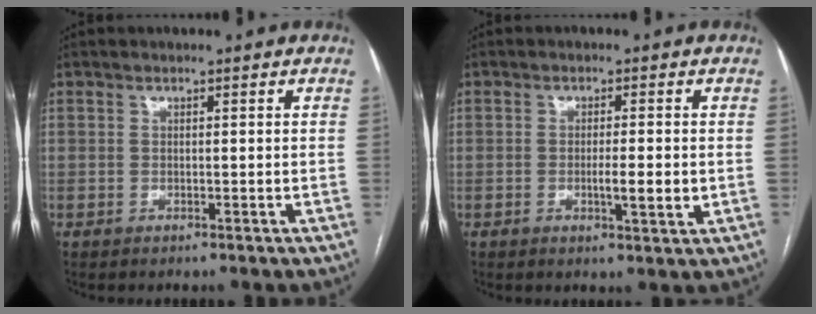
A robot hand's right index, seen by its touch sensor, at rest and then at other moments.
{"total": 3.8, "force": [-0.6, 0.4, 3.7], "torque": [-0.058, -0.004, -0.008]}